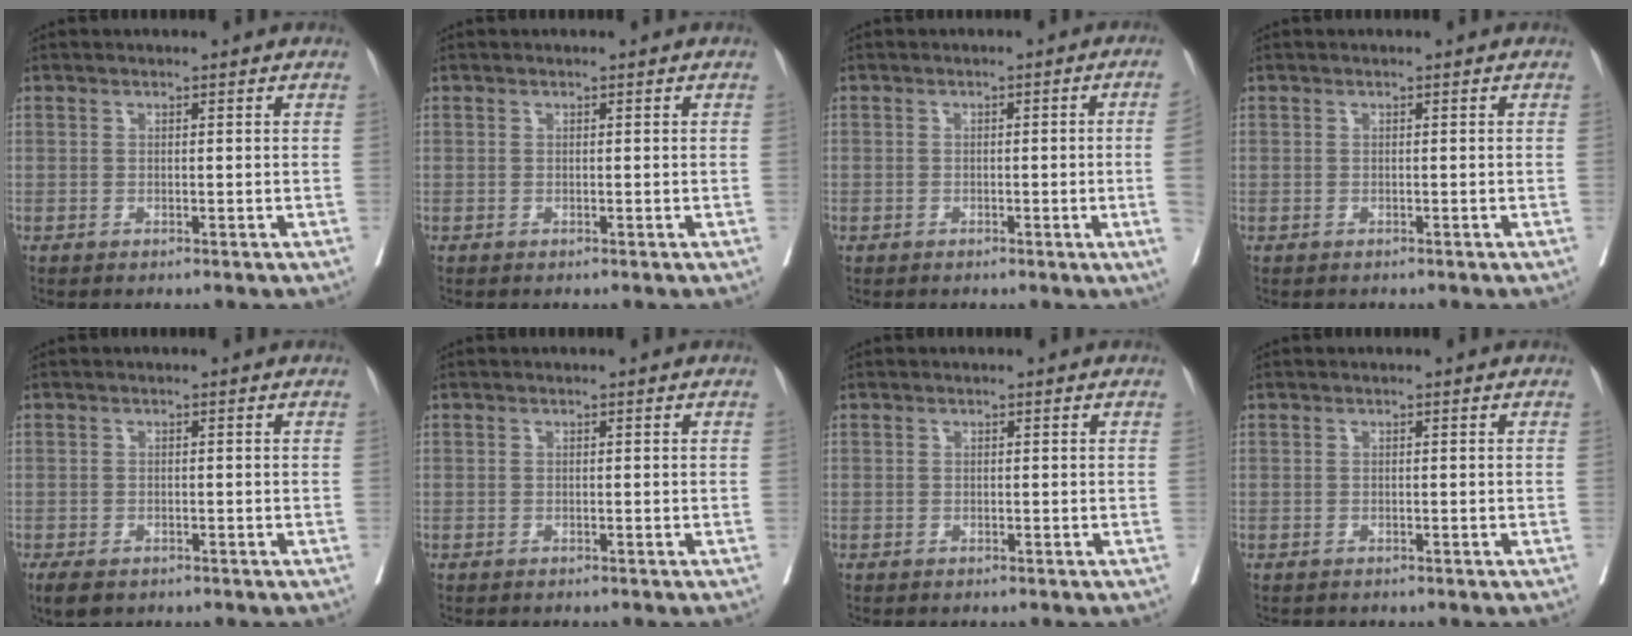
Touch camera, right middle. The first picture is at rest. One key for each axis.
{"total": 0.0}
{"total": 4.2, "fx": -0.7, "fy": -0.9, "fz": 4.0, "tx": -0.048, "ty": 0.002, "tz": -0.007}
{"total": 0.0}
{"total": 3.8, "fx": -2.6, "fy": 1.9, "fz": 1.9, "tx": -0.031, "ty": -0.007, "tz": -0.039}
{"total": 0.7, "fx": -0.7, "fy": 0.1, "fz": 0.2, "tx": -0.009, "ty": -0.003, "tz": -0.011}
{"total": 0.0}
{"total": 1.1, "fx": -1.0, "fy": 0.4, "fz": 0.2, "tx": -0.013, "ty": -0.003, "tz": -0.016}